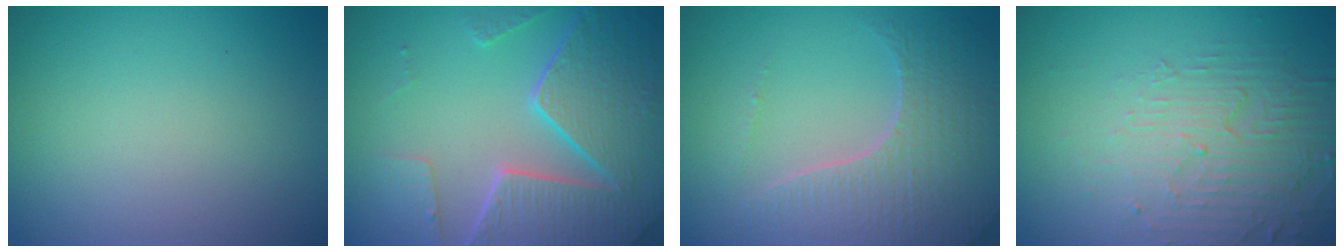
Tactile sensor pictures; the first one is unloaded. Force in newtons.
{"total": 8.4, "press": 6.2, "slide": 5.8}
{"total": 4.9, "press": 4.5, "slide": 2.1}
{"total": 5.0, "press": 3.4, "slide": 3.7}